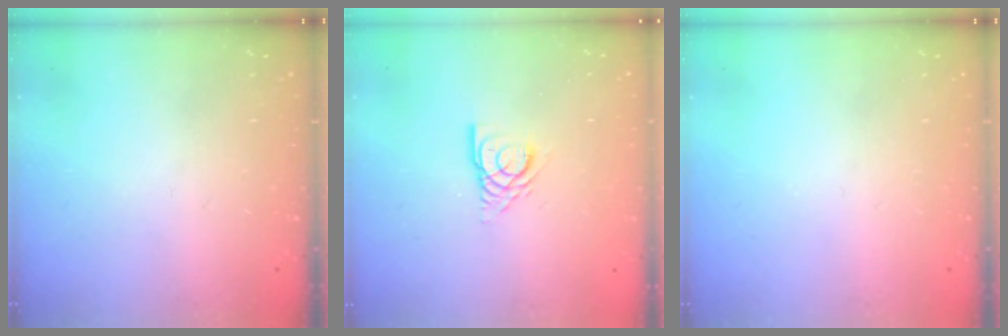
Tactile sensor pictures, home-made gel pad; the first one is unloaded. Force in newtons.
{"total": 5.5, "press": 5.5, "slide": 0.5}
{"total": 0.0}